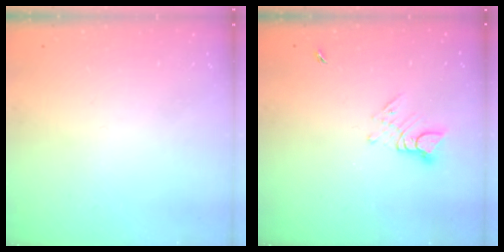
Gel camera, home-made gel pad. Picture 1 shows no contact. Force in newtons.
{"total": 5.1, "press": 5.1, "slide": 0.5}